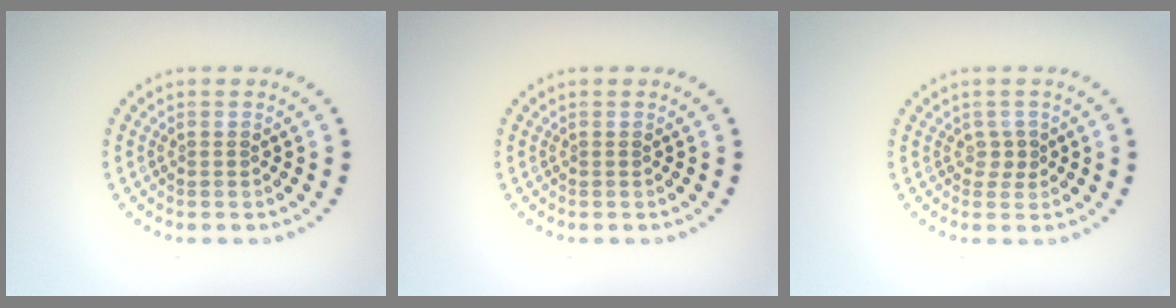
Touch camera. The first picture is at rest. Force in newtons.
{"total": 0.0}
{"total": 1.0, "press": 0.8, "slide": 0.5}